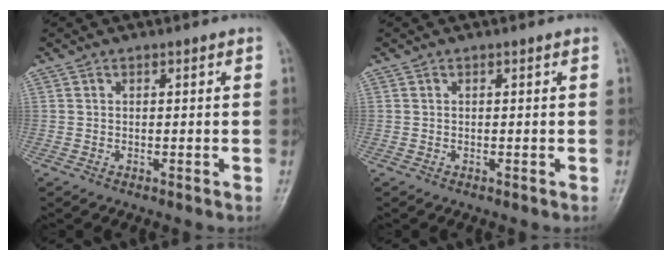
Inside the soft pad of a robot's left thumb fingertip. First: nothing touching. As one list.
[{"total": 0.0}]